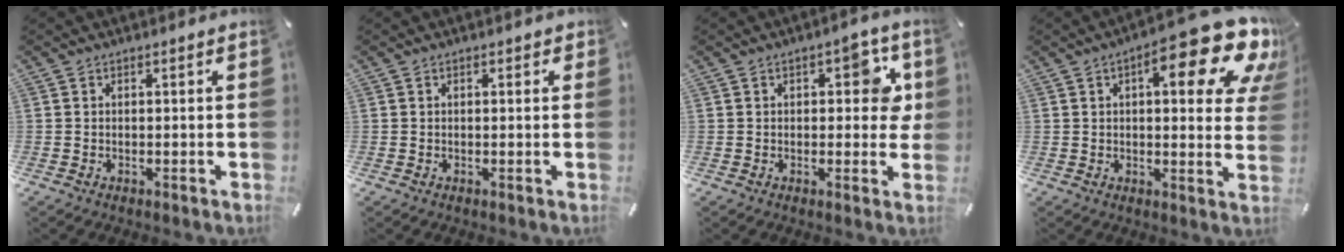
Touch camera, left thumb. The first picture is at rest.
{"total": 0.6, "force": [0.1, 0.4, 0.4], "torque": [0.000, 0.001, -0.002]}
{"total": 8.2, "force": [2.1, 4.5, 6.5], "torque": [-0.072, -0.004, 0.026]}
{"total": 19.1, "force": [9.6, 6.7, 15.1], "torque": [-0.202, -0.059, 0.148]}